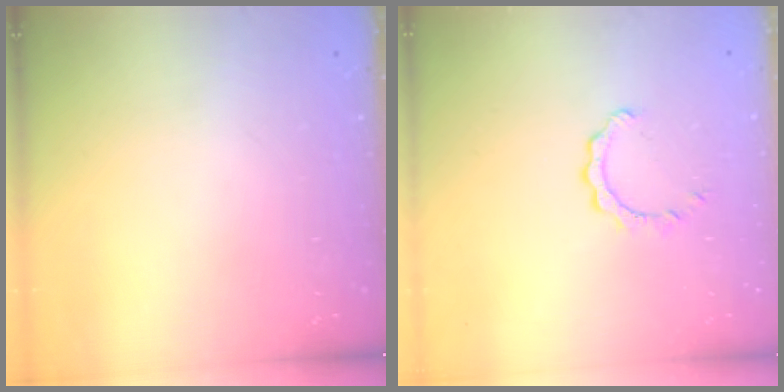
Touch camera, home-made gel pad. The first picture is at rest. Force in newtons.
{"total": 2.6, "press": 2.6, "slide": 0.2}